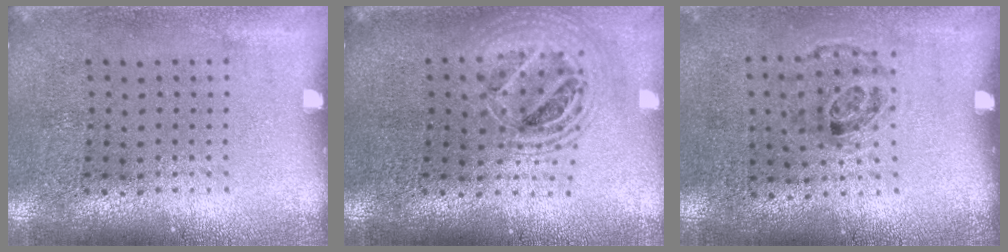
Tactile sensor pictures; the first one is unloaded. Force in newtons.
{"total": 1.9, "press": 1.6, "slide": 1.1}
{"total": 1.0, "press": 0.7, "slide": 0.7}